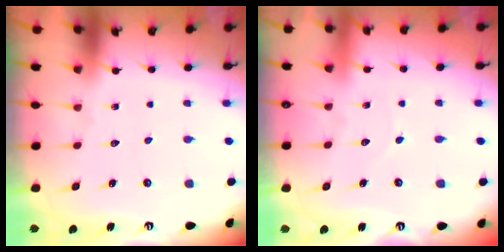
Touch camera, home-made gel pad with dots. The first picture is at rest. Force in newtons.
{"total": 3.4, "press": 3.4, "slide": 0.3}